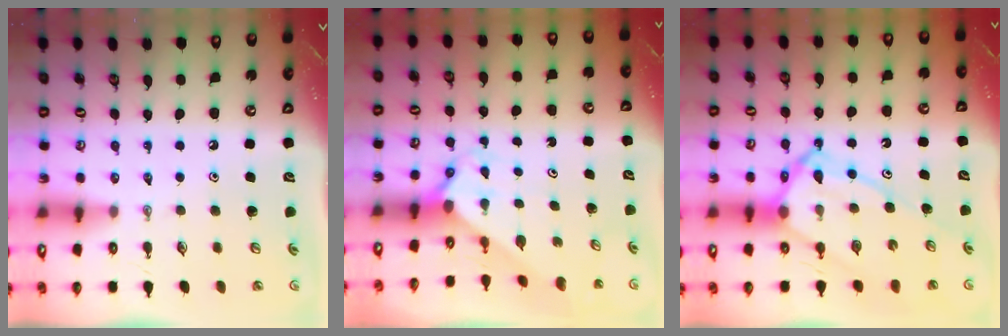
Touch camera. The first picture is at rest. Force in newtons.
{"total": 1.6, "press": 1.6, "slide": 0.1}
{"total": 14.9, "press": 14.8, "slide": 1.5}